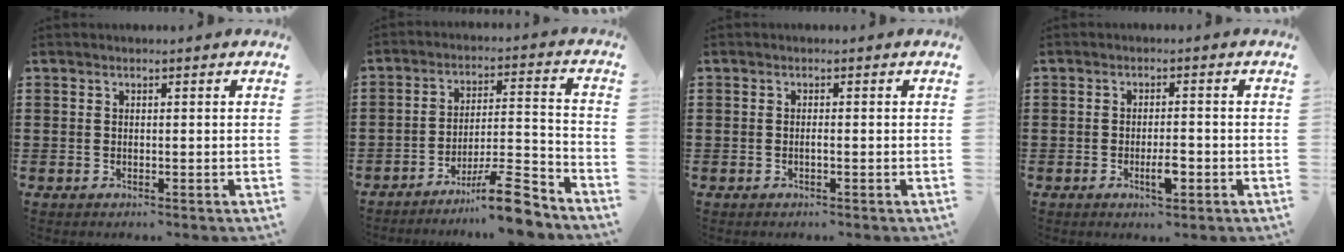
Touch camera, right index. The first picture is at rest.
{"total": 10.3, "force": [-8.2, 0.9, 6.1], "torque": [-0.087, 0.024, -0.151]}
{"total": 0.7, "force": [-0.3, 0.0, 0.6], "torque": [-0.012, -0.003, -0.006]}
{"total": 3.7, "force": [-1.4, 1.0, 3.3], "torque": [-0.061, -0.001, -0.025]}